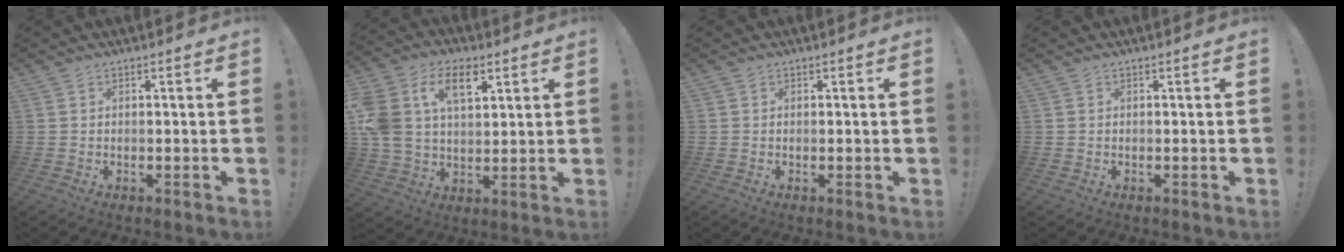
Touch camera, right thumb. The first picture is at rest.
{"total": 15.3, "force": [6.6, 9.7, 9.9], "torque": [-0.198, -0.015, 0.120]}
{"total": 0.0}
{"total": 0.0}